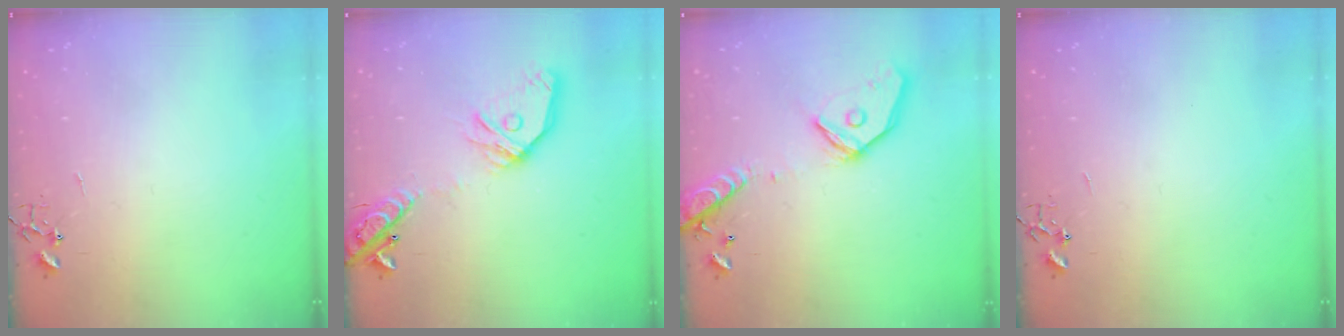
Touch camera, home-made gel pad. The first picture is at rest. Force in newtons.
{"total": 17.8, "press": 17.5, "slide": 3.3}
{"total": 16.6, "press": 16.4, "slide": 3.0}
{"total": 0.0}